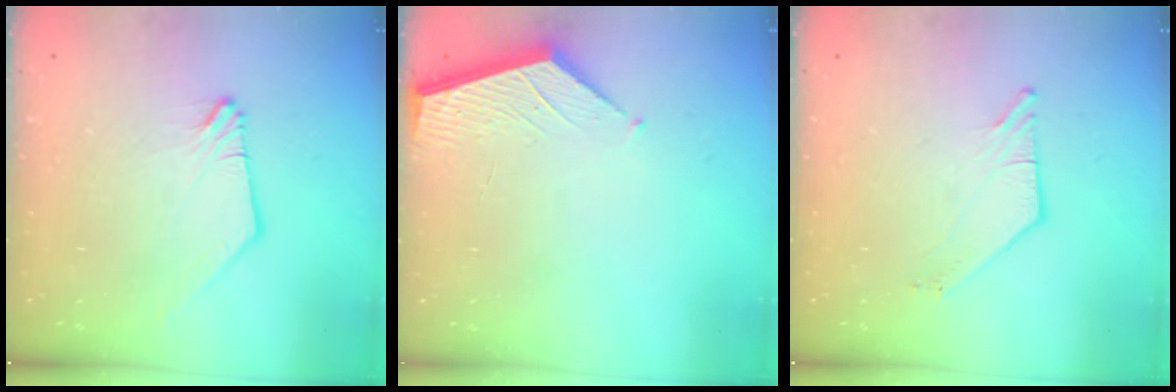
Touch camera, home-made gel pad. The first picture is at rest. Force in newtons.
{"total": 2.4, "press": 2.4, "slide": 0.2}
{"total": 3.6, "press": 3.6, "slide": 0.4}